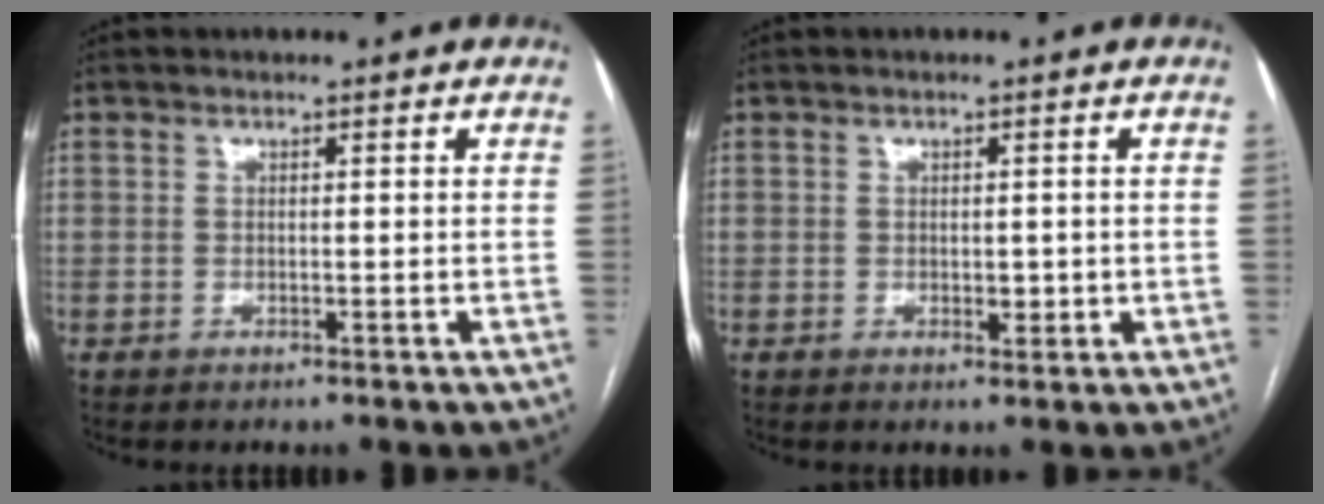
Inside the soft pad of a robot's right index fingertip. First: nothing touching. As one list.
[{"total": 2.2, "force": [-0.2, 1.3, 1.7], "torque": [-0.022, -0.002, 0.002]}]